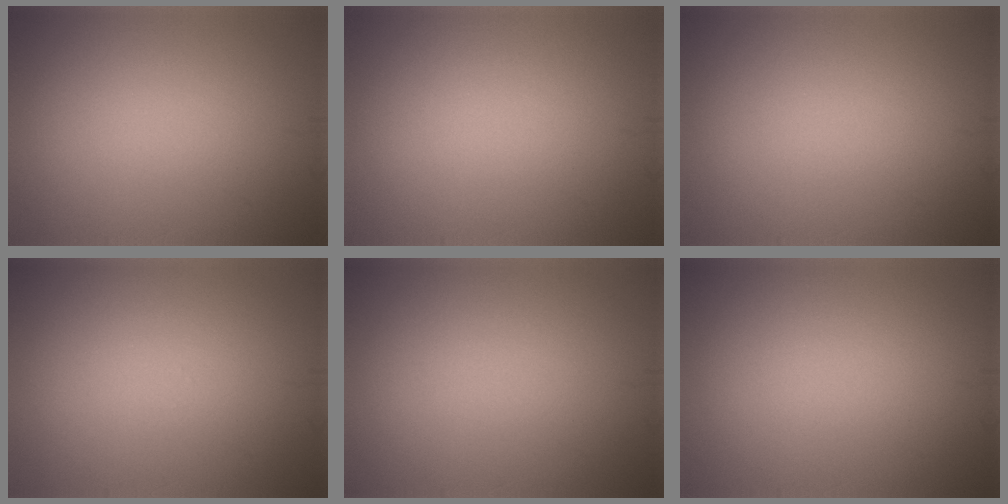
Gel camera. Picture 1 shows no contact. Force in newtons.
{"total": 0.0}
{"total": 0.0}
{"total": 0.0}
{"total": 0.0}
{"total": 0.0}